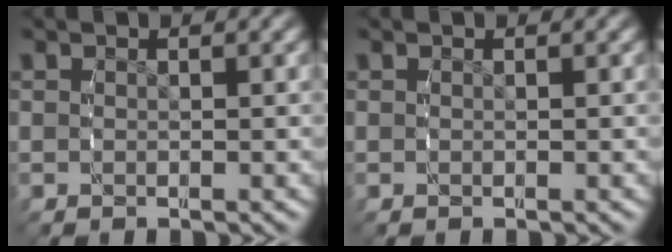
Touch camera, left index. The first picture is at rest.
{"total": 0.0}